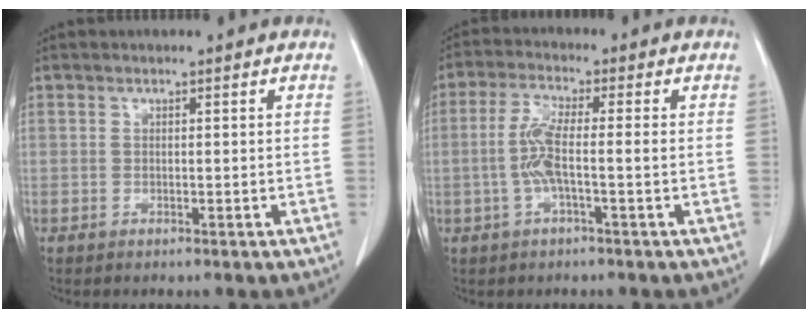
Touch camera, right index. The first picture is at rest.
{"total": 5.3, "force": [-0.7, 0.5, 5.2], "torque": [-0.111, 0.009, -0.015]}